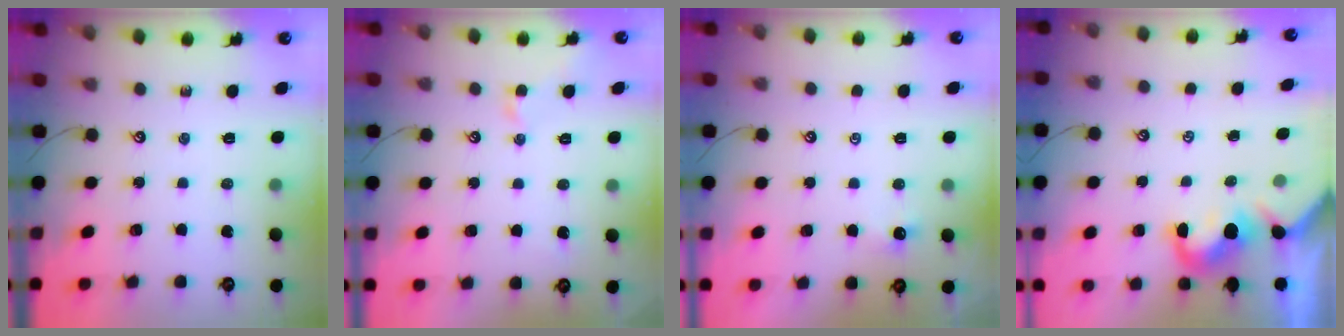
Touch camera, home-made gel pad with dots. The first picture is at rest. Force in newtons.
{"total": 1.1, "press": 1.0, "slide": 0.1}
{"total": 0.0}
{"total": 0.0}